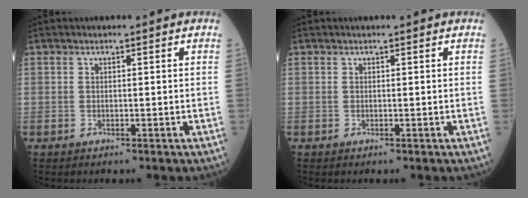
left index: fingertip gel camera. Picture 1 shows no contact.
{"total": 0.0}